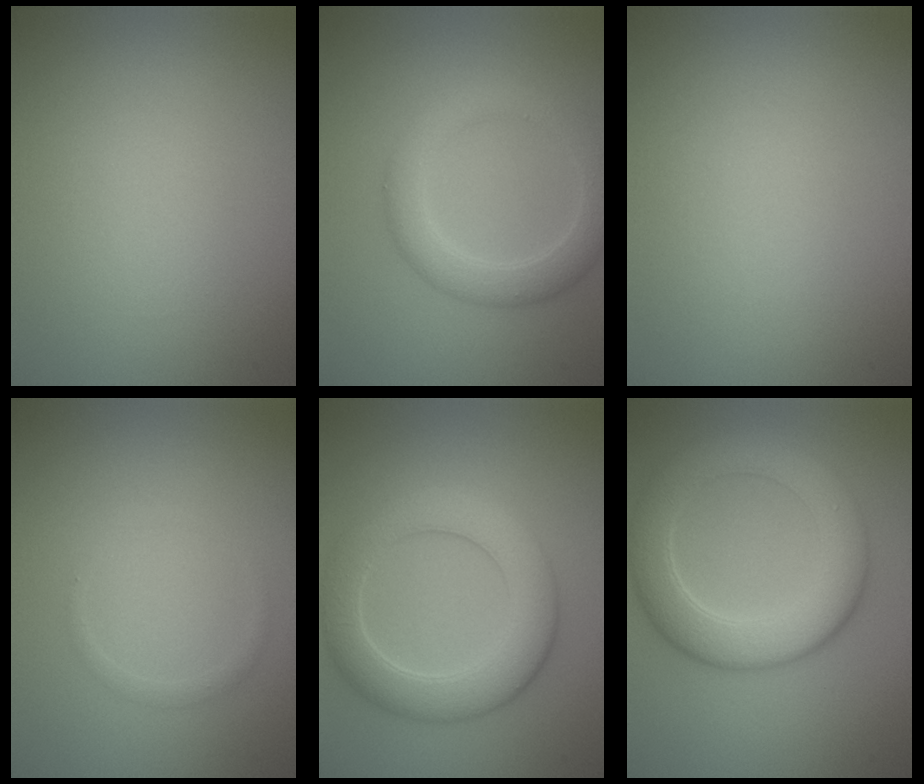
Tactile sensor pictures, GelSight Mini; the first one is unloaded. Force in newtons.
{"total": 3.7, "press": 3.7, "slide": 0.0}
{"total": 0.0}
{"total": 0.8, "press": 0.8, "slide": 0.0}
{"total": 6.3, "press": 6.3, "slide": 0.2}
{"total": 6.8, "press": 6.8, "slide": 0.6}